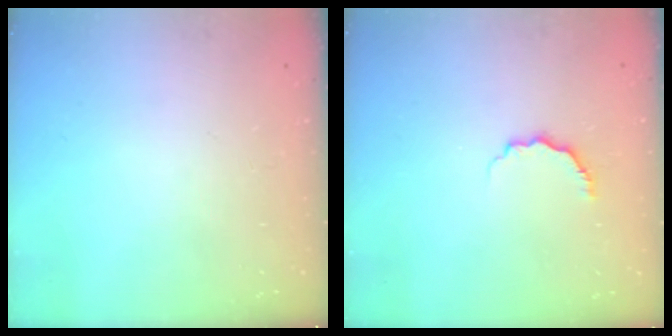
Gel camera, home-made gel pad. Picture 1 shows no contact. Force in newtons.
{"total": 4.8, "press": 4.7, "slide": 0.8}